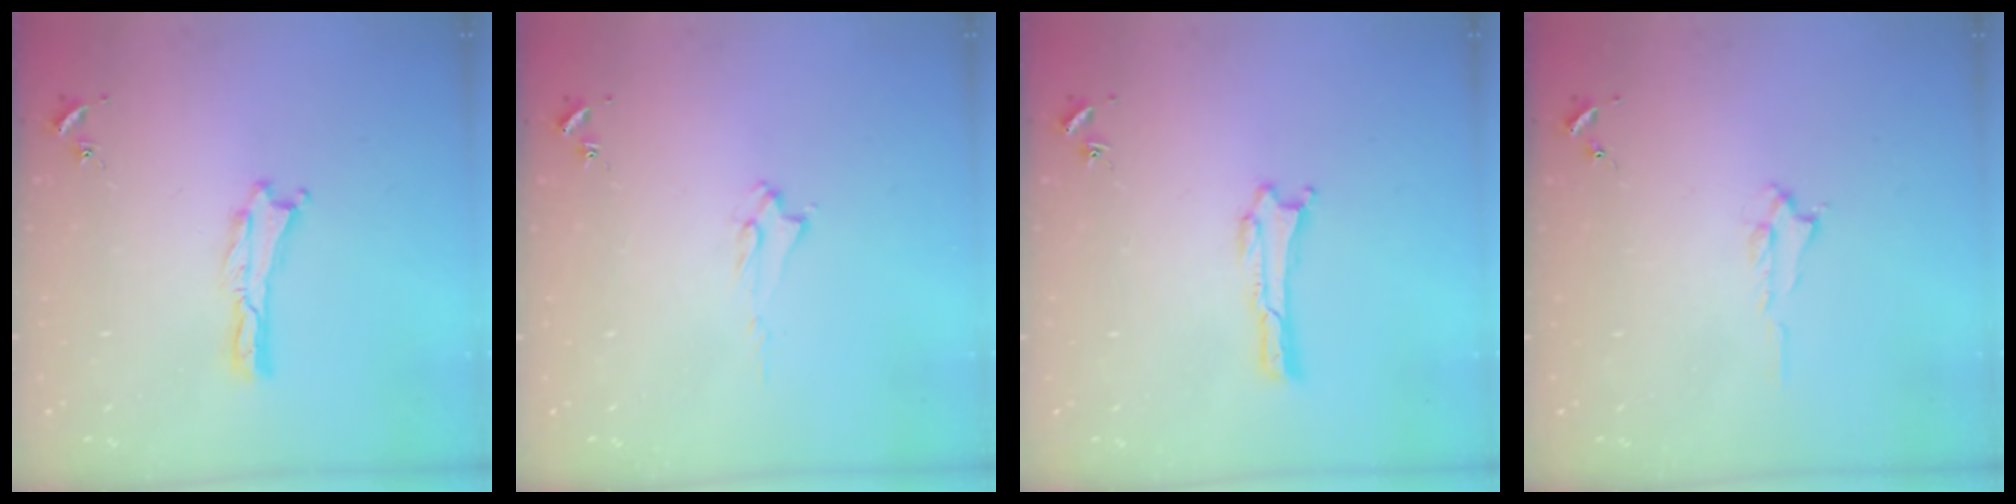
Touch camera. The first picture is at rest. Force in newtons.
{"total": 1.9, "press": 1.8, "slide": 0.4}
{"total": 0.0}
{"total": 0.7, "press": 0.6, "slide": 0.2}